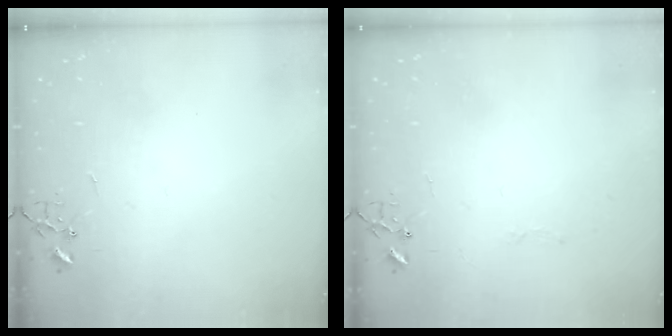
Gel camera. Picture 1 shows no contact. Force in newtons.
{"total": 2.5, "press": 2.5, "slide": 0.4}